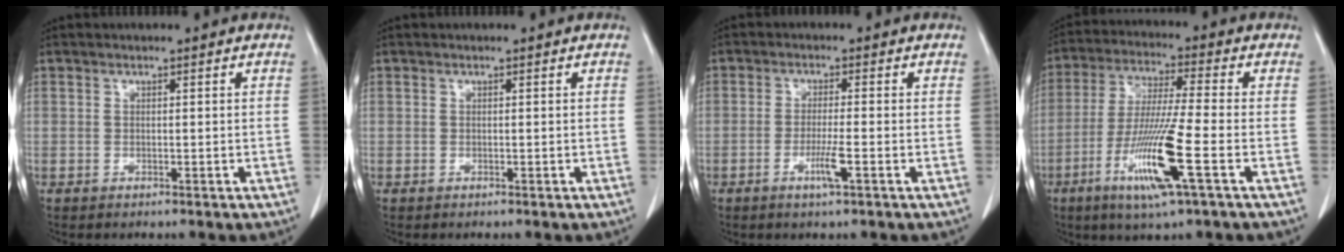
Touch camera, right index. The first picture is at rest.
{"total": 0.0}
{"total": 3.7, "force": [-1.5, -0.2, 3.4], "torque": [-0.067, -0.008, -0.030]}
{"total": 12.9, "force": [-4.9, -0.3, 12.0], "torque": [-0.242, -0.025, -0.095]}